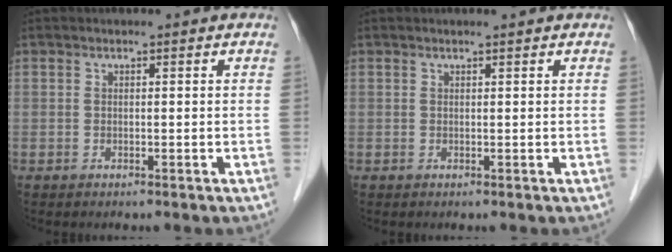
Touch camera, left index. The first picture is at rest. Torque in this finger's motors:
{"motor_torque": [0.32, -0.31, 0.07, 0.02]}